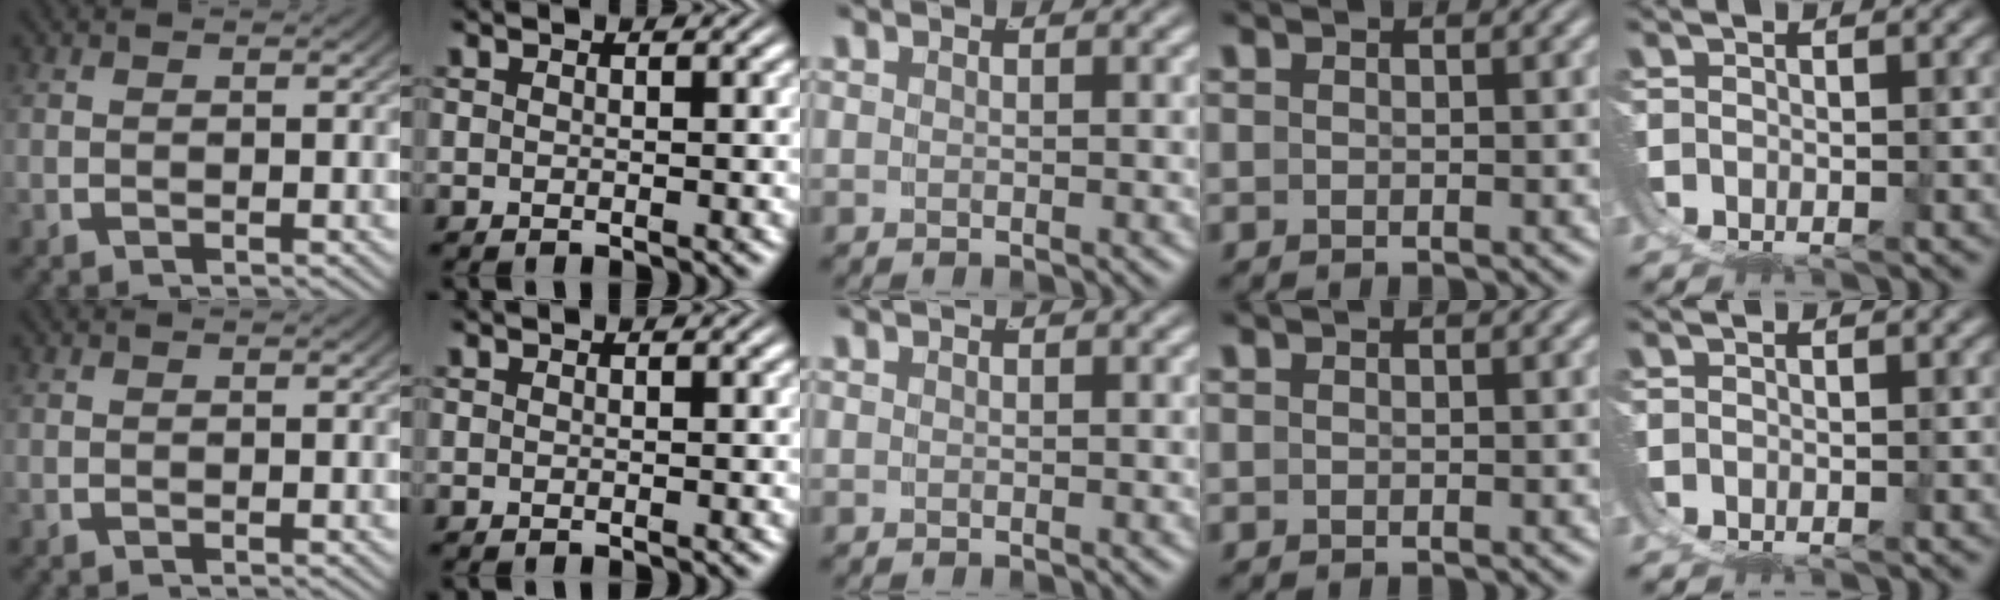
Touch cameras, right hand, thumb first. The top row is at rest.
{}